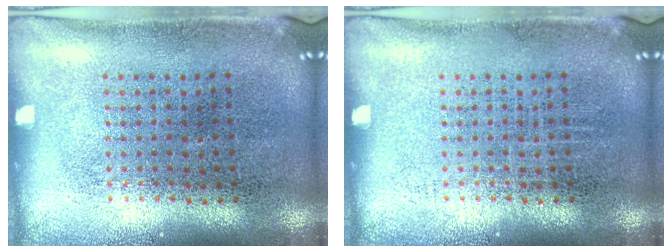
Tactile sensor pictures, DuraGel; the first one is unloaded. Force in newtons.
{"total": 0.0}